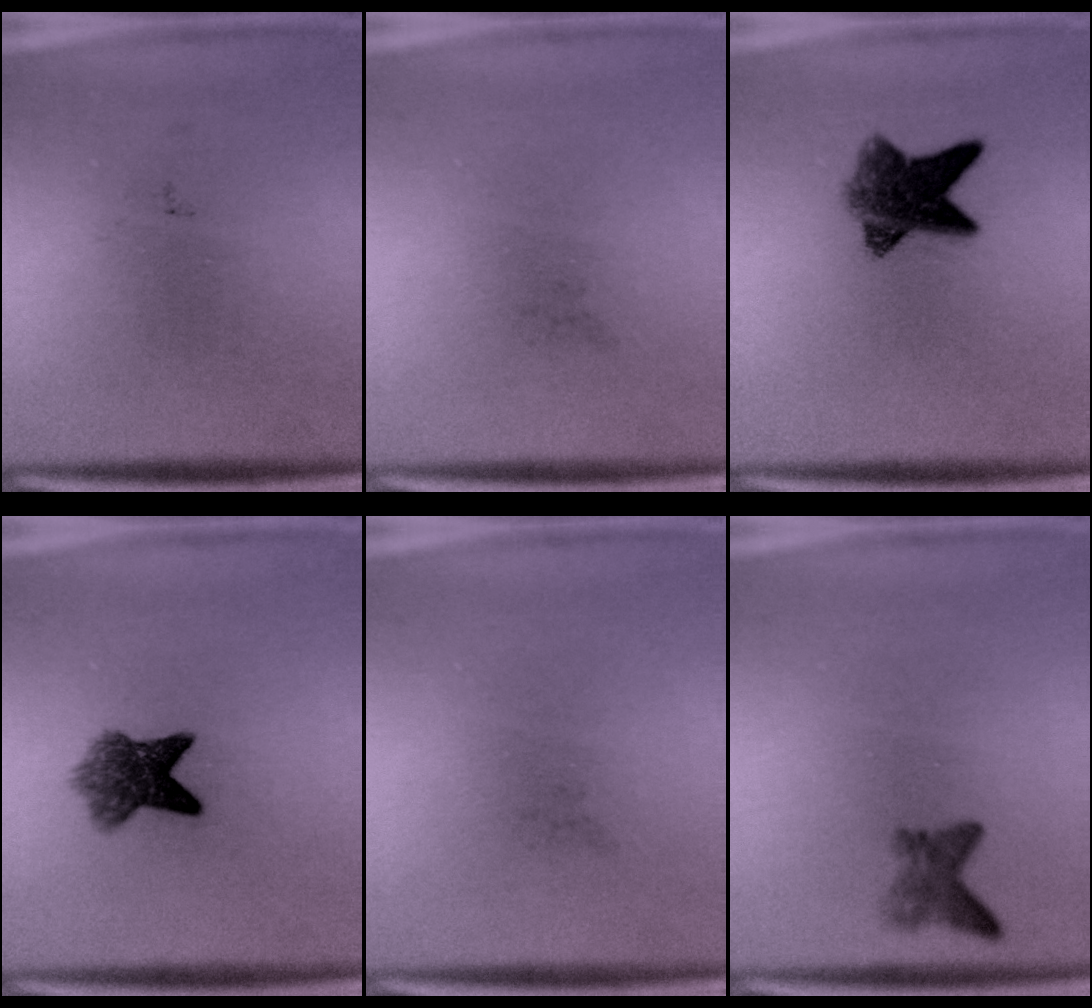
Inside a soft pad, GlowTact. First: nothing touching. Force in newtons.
{"total": 0.0}
{"total": 7.9}
{"total": 5.9}
{"total": 0.0}
{"total": 2.0}